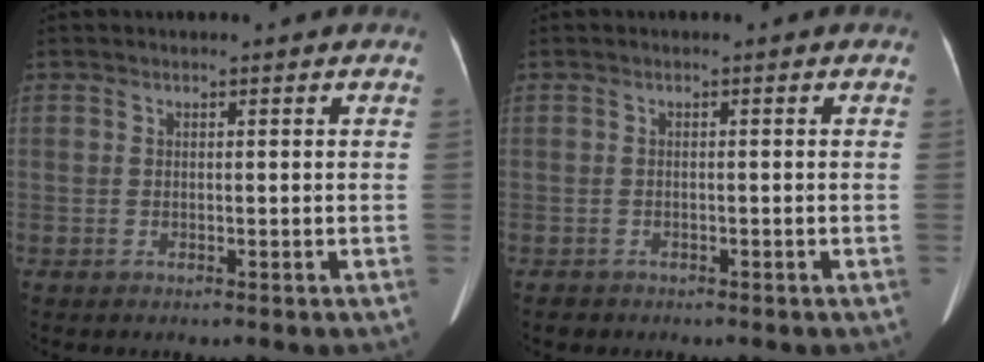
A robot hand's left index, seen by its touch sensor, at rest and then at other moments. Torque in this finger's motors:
{"motor_torque": [-0.10, -0.08, -0.01, 0.01]}